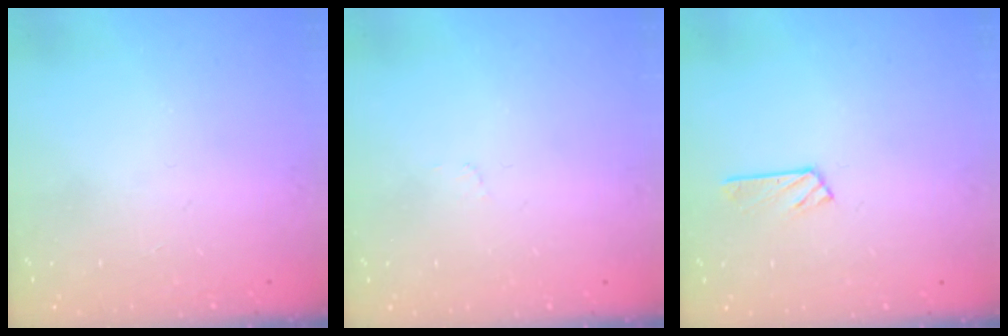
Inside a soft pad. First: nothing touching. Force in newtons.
{"total": 2.5, "press": 2.4, "slide": 0.3}
{"total": 2.9, "press": 2.8, "slide": 0.3}